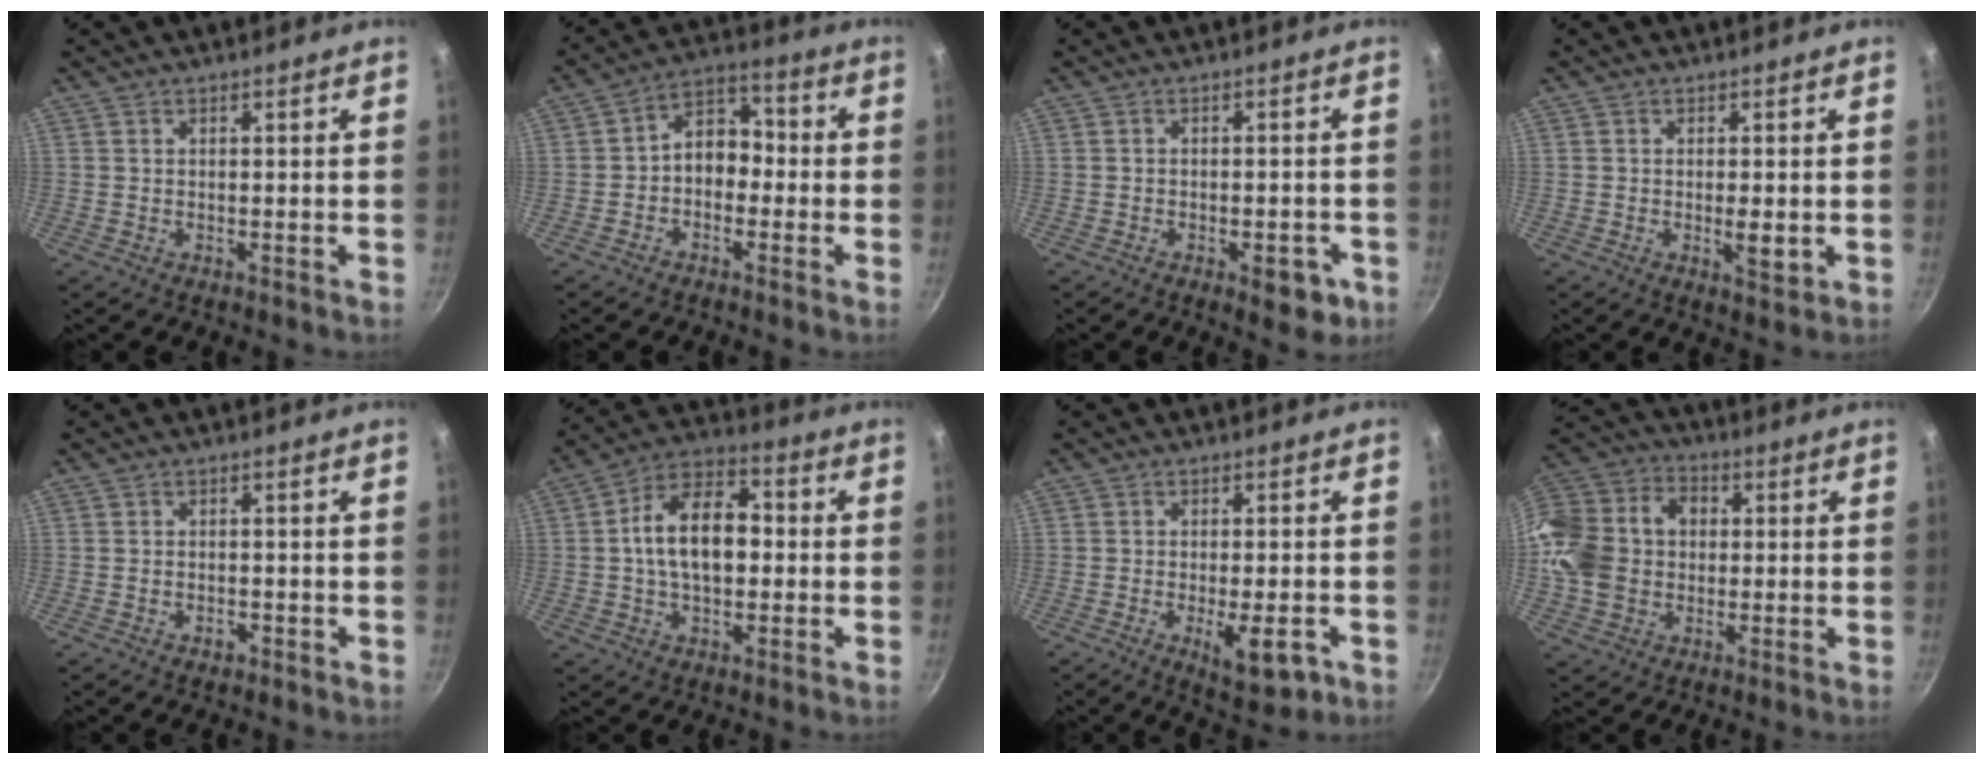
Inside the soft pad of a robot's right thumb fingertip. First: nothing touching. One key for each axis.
{"total": 8.1, "fx": -1.3, "fy": 5.8, "fz": 5.5, "tx": -0.057, "ty": 0.038, "tz": -0.040}
{"total": 5.0, "fx": -2.4, "fy": 2.2, "fz": 3.8, "tx": -0.031, "ty": 0.010, "tz": -0.025}
{"total": 3.2, "fx": -0.4, "fy": 1.1, "fz": 2.9, "tx": -0.043, "ty": -0.005, "tz": -0.006}
{"total": 1.4, "fx": -0.7, "fy": 1.0, "fz": 0.7, "tx": -0.006, "ty": 0.006, "tz": -0.009}
{"total": 13.8, "fx": 0.2, "fy": 8.3, "fz": 11.0, "tx": -0.172, "ty": 0.029, "tz": -0.007}
{"total": 7.5, "fx": -2.8, "fy": 2.7, "fz": 6.4, "tx": -0.092, "ty": -0.001, "tz": -0.034}
{"total": 17.4, "fx": 0.5, "fy": 13.5, "fz": 11.0, "tx": -0.222, "ty": 0.031, "tz": 0.006}